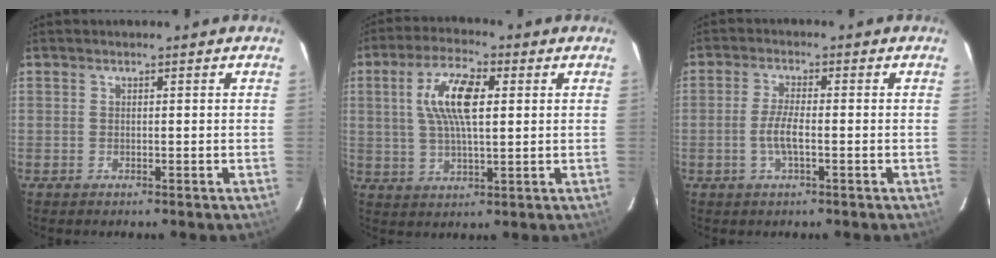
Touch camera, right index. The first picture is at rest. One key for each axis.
{"total": 10.6, "fx": 2.5, "fy": 3.7, "fz": 9.7, "tx": -0.185, "ty": 0.014, "tz": 0.047}
{"total": 4.4, "fx": -1.2, "fy": 0.9, "fz": 4.1, "tx": -0.084, "ty": 0.000, "tz": -0.024}